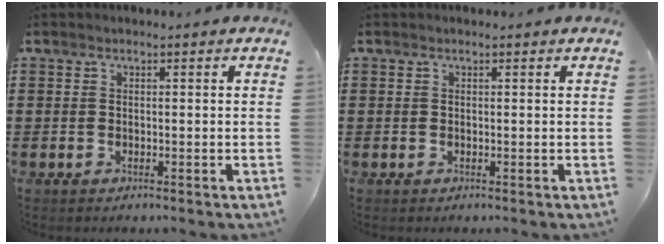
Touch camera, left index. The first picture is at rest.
{"total": 0.0}